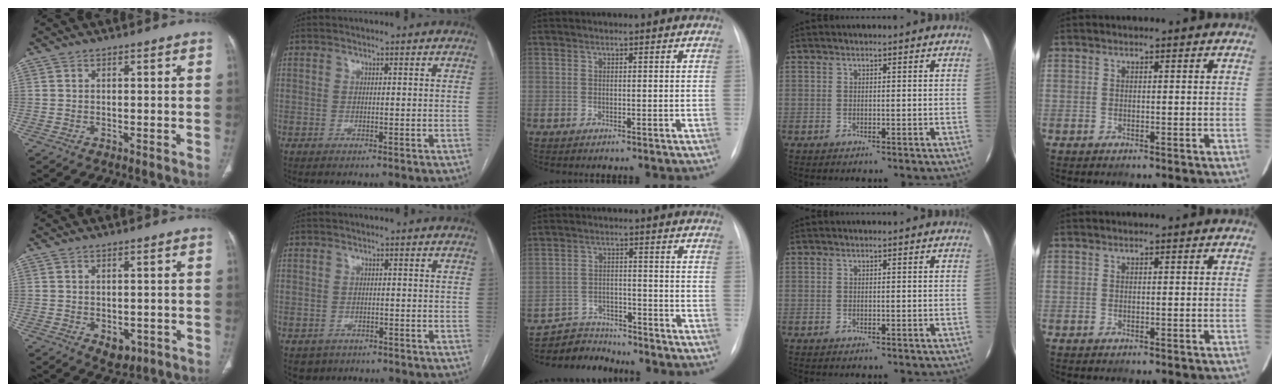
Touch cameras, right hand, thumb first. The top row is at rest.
{"thumb": {"total": 3.8, "force": [-1.2, 2.6, 2.4], "torque": [-0.020, 0.003, -0.003]}, "index": {"total": 2.9, "force": [-1.7, 2.4, 0.3], "torque": [-0.004, 0.005, -0.023]}, "middle": {"total": 6.0, "force": [-5.8, 1.5, -0.9], "torque": [0.017, 0.008, -0.099]}}